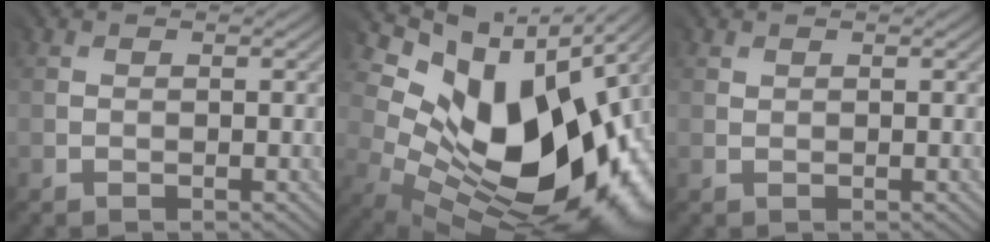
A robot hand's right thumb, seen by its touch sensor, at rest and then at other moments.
{"total": 15.7, "force": [1.9, 10.3, 11.7], "torque": [-0.177, -0.023, 0.064]}
{"total": 0.8, "force": [0.8, 0.2, -0.1], "torque": [0.002, 0.001, 0.016]}